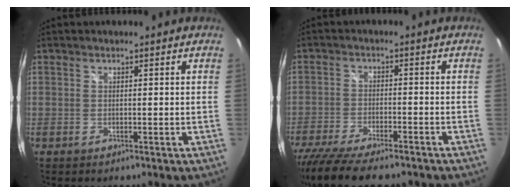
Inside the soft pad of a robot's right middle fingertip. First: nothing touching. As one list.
[{"total": 15.4, "force": [-12.7, 3.8, 7.9], "torque": [-0.168, -0.048, -0.207]}]